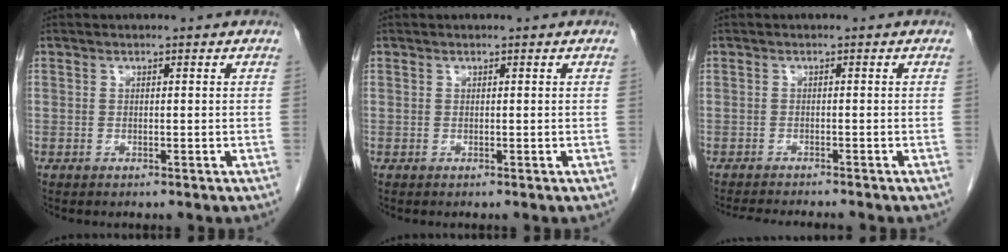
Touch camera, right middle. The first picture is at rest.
{"total": 0.0}
{"total": 6.6, "force": [-6.1, 0.3, 2.3], "torque": [-0.028, -0.012, -0.093]}